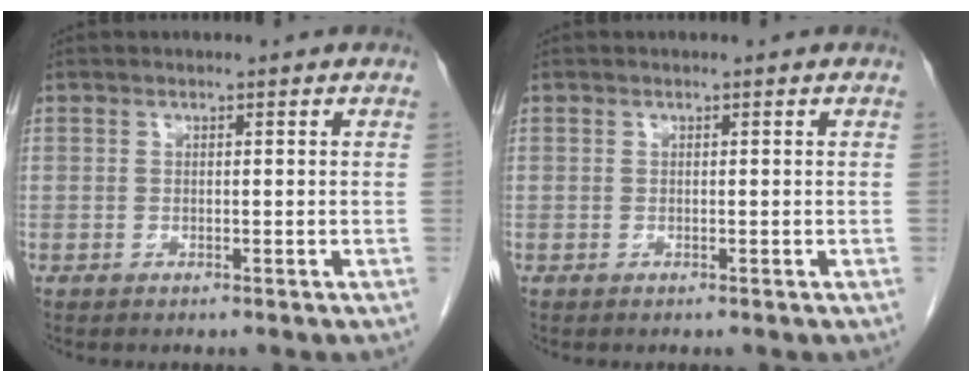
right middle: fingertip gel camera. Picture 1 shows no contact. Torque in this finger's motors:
{"motor_torque": [0.26, -0.34, 0.03, 0.00]}